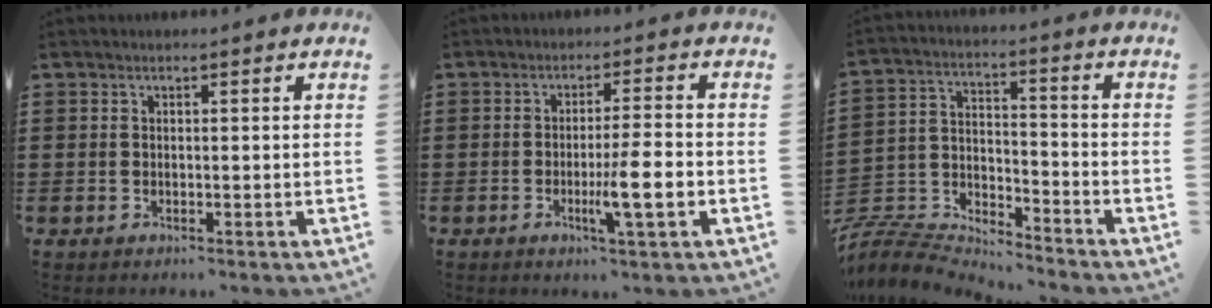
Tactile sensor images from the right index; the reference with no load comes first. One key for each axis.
{"total": 6.9, "fx": -1.9, "fy": 0.5, "fz": 6.6, "tx": -0.106, "ty": -0.008, "tz": -0.032}
{"total": 6.8, "fx": -6.7, "fy": 1.1, "fz": 0.5, "tx": -0.038, "ty": -0.003, "tz": -0.143}